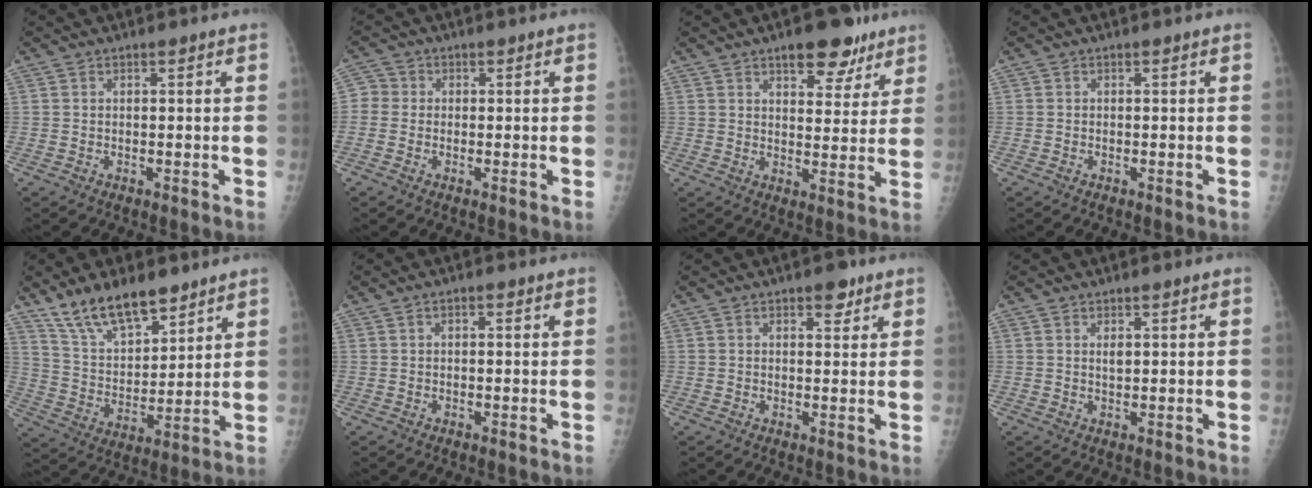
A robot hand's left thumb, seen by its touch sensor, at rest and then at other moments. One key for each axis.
{"total": 2.8, "fx": -0.2, "fy": 2.6, "fz": 0.8, "tx": -0.001, "ty": 0.005, "tz": -0.015}
{"total": 9.8, "fx": 6.4, "fy": 4.5, "fz": 5.8, "tx": -0.046, "ty": -0.032, "tz": 0.091}
{"total": 0.0}
{"total": 14.0, "fx": 10.5, "fy": 5.7, "fz": 7.4, "tx": -0.099, "ty": -0.061, "tz": 0.202}
{"total": 1.2, "fx": 0.5, "fy": 0.7, "fz": 0.8, "tx": -0.009, "ty": 0.001, "tz": 0.005}
{"total": 3.1, "fx": 2.0, "fy": 1.5, "fz": 1.8, "tx": -0.010, "ty": -0.009, "tz": 0.026}
{"total": 1.1, "fx": 0.5, "fy": 0.5, "fz": 0.9, "tx": -0.012, "ty": -0.005, "tz": 0.012}